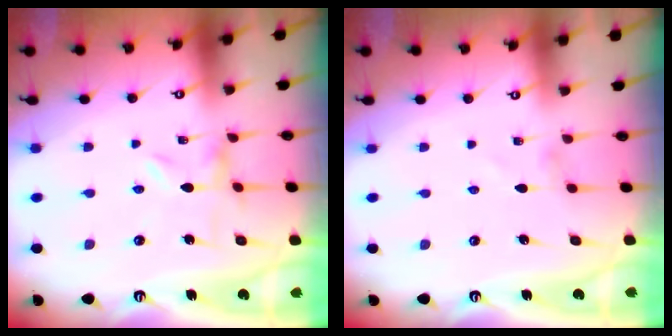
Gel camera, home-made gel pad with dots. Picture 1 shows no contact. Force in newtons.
{"total": 0.8, "press": 0.8, "slide": 0.1}